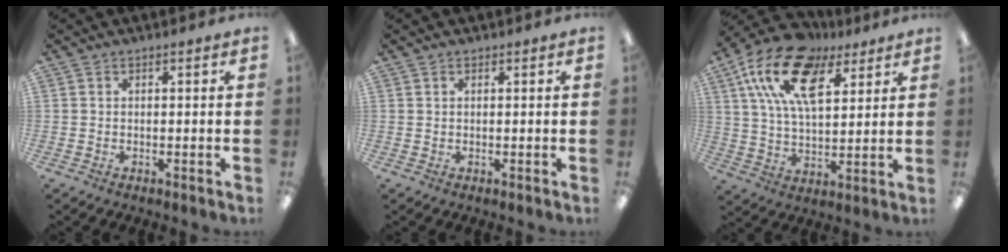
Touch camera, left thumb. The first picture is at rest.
{"total": 0.5, "force": [0.4, 0.3, 0.2], "torque": [-0.003, 0.003, 0.007]}
{"total": 19.0, "force": [10.4, 9.8, 12.4], "torque": [-0.247, -0.036, 0.187]}